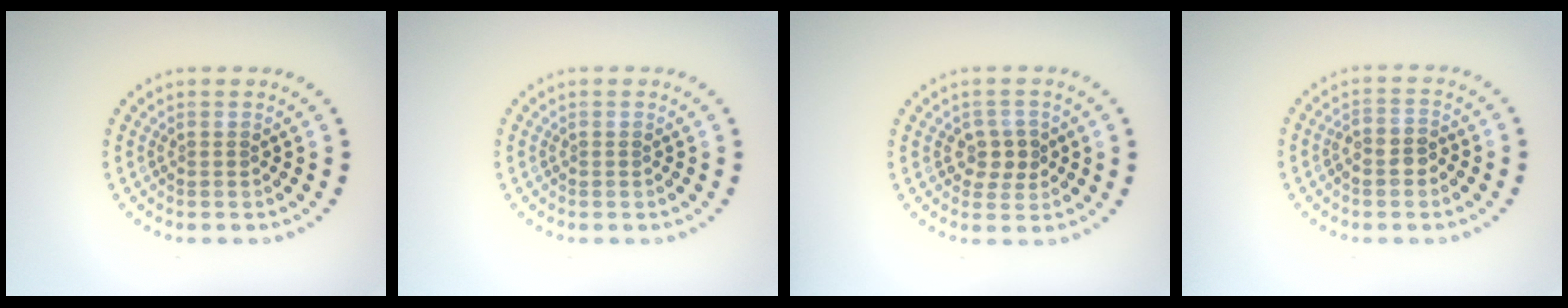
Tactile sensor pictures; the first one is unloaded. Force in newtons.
{"total": 0.0}
{"total": 2.4, "press": 2.2, "slide": 0.8}
{"total": 1.7, "press": 1.5, "slide": 0.8}